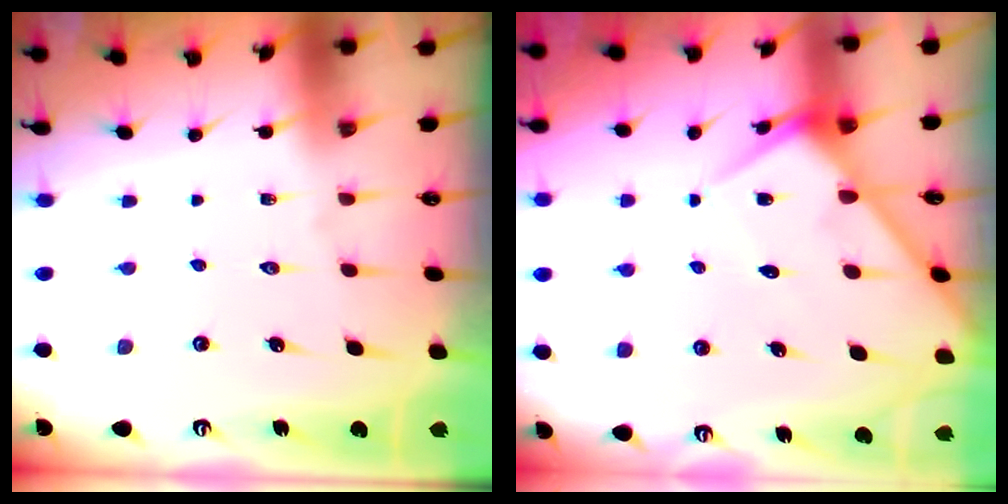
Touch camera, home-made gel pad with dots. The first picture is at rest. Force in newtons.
{"total": 8.7, "press": 8.6, "slide": 0.9}